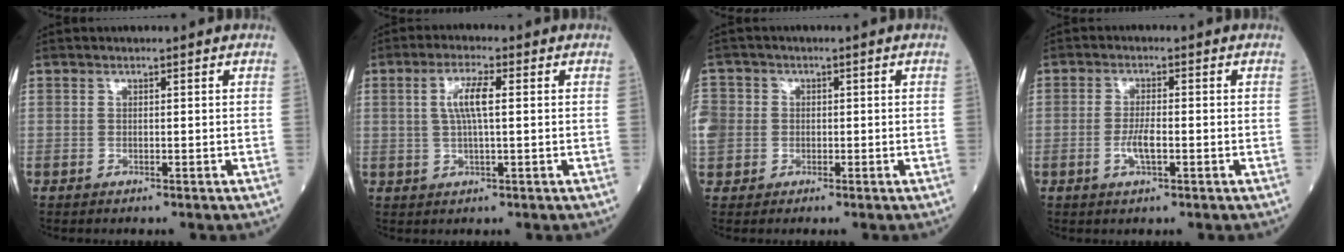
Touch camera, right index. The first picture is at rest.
{"total": 4.9, "force": [0.9, 0.6, 4.8], "torque": [-0.095, 0.006, 0.017]}
{"total": 6.0, "force": [-0.5, 5.6, 2.1], "torque": [-0.066, 0.016, -0.004]}
{"total": 3.4, "force": [-0.9, 0.7, 3.2], "torque": [-0.063, -0.001, -0.016]}